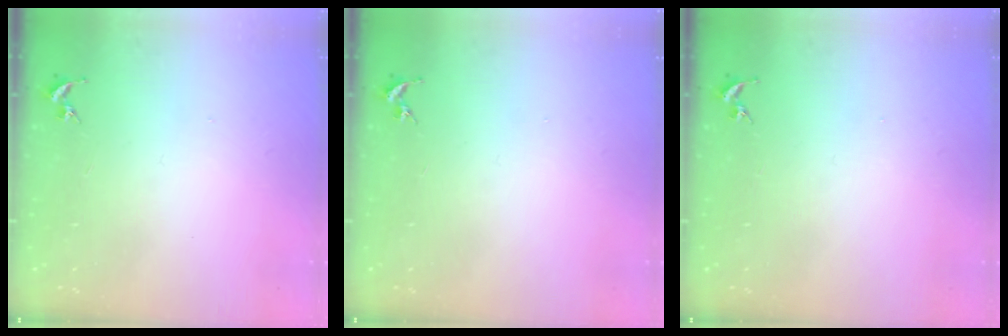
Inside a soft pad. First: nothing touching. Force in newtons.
{"total": 0.0}
{"total": 0.0}